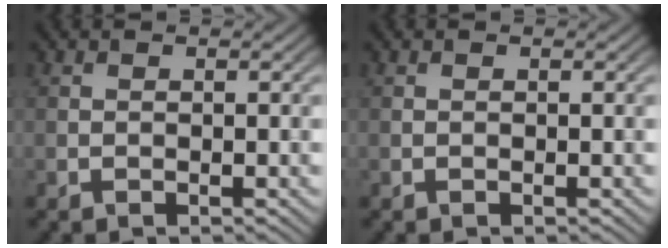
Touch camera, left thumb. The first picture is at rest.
{"total": 0.0}